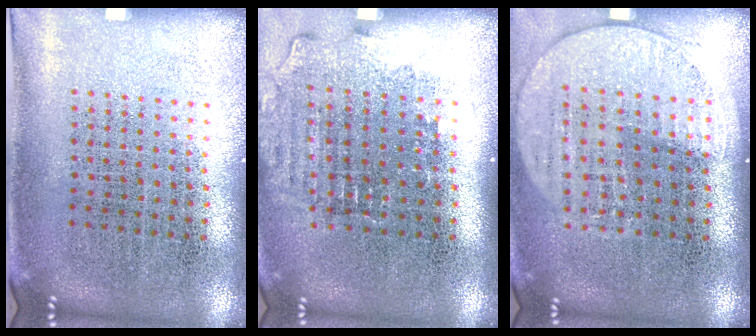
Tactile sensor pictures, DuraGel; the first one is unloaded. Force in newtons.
{"total": 1.5, "press": 1.3, "slide": 0.7}
{"total": 1.5, "press": 1.4, "slide": 0.5}